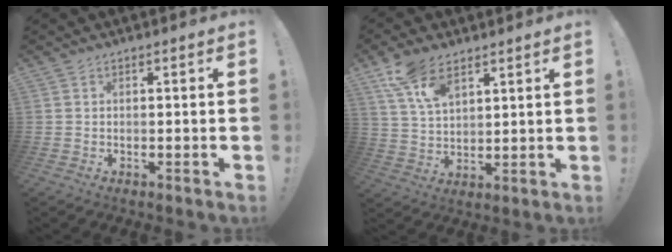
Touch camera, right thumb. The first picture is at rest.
{"total": 10.6, "force": [7.2, 5.2, 5.9], "torque": [-0.110, -0.029, 0.138]}